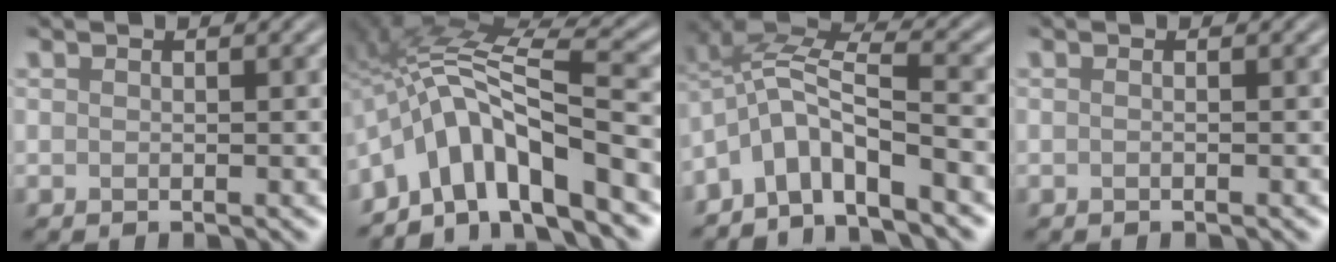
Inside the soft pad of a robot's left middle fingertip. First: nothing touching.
{"total": 9.8, "force": [-5.0, 2.6, 8.0], "torque": [-0.132, 0.029, -0.084]}
{"total": 6.6, "force": [-3.6, 1.8, 5.3], "torque": [-0.102, 0.016, -0.068]}
{"total": 0.7, "force": [0.0, 0.4, 0.5], "torque": [0.003, -0.004, -0.012]}